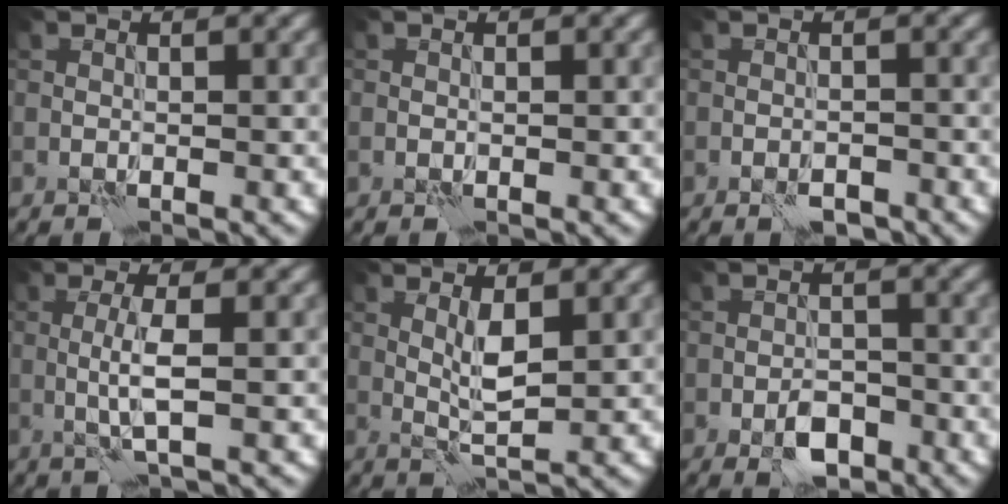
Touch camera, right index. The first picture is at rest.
{"total": 0.0}
{"total": 2.0, "force": [-1.5, 0.7, 1.0], "torque": [-0.020, 0.002, -0.025]}
{"total": 2.5, "force": [0.2, 0.2, 2.4], "torque": [-0.051, -0.002, 0.001]}
{"total": 2.4, "force": [1.0, 0.5, 2.1], "torque": [-0.046, -0.004, 0.018]}
{"total": 3.2, "force": [-1.8, 1.8, 1.9], "torque": [-0.026, 0.000, -0.032]}